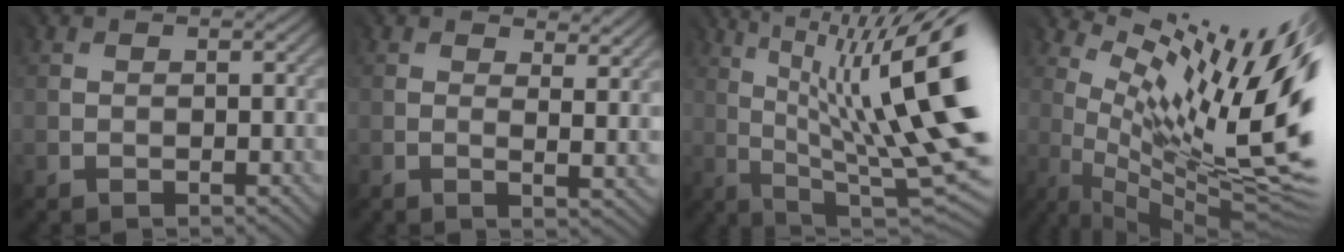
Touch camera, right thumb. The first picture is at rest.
{"total": 2.8, "force": [1.7, 0.3, 2.3], "torque": [-0.052, -0.002, 0.023]}
{"total": 18.1, "force": [4.4, 4.4, 17.0], "torque": [-0.276, 0.018, 0.084]}
{"total": 17.3, "force": [7.2, 3.8, 15.3], "torque": [-0.243, 0.002, 0.146]}